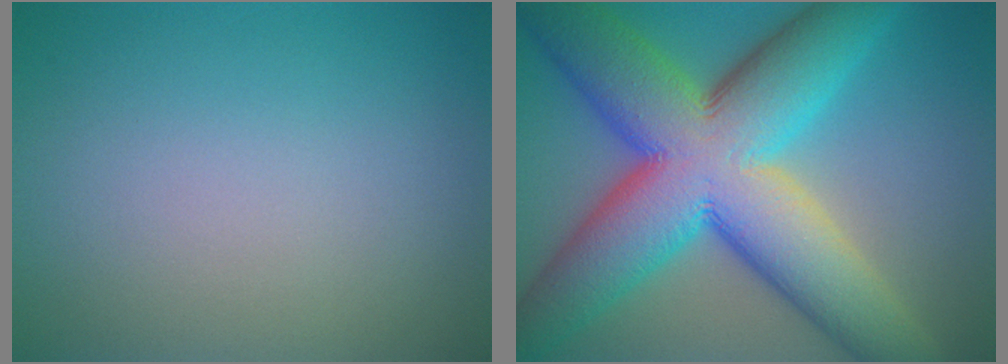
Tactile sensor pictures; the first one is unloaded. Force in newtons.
{"total": 16.4, "press": 16.4, "slide": 0.5}